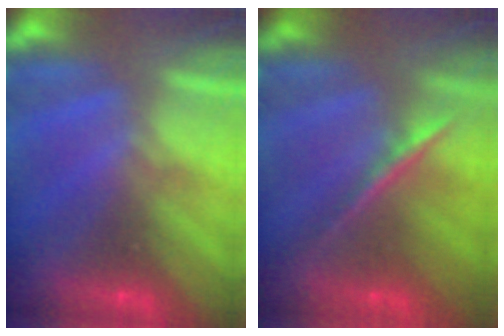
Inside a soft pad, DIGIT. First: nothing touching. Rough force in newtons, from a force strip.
{"total": 1.8}